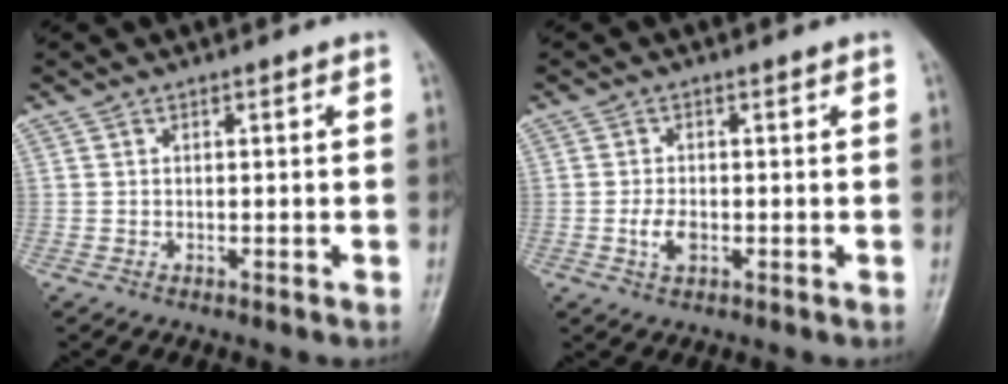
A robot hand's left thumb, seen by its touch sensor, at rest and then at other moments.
{"total": 2.9, "force": [-0.6, 1.7, 2.3], "torque": [-0.046, -0.002, -0.012]}